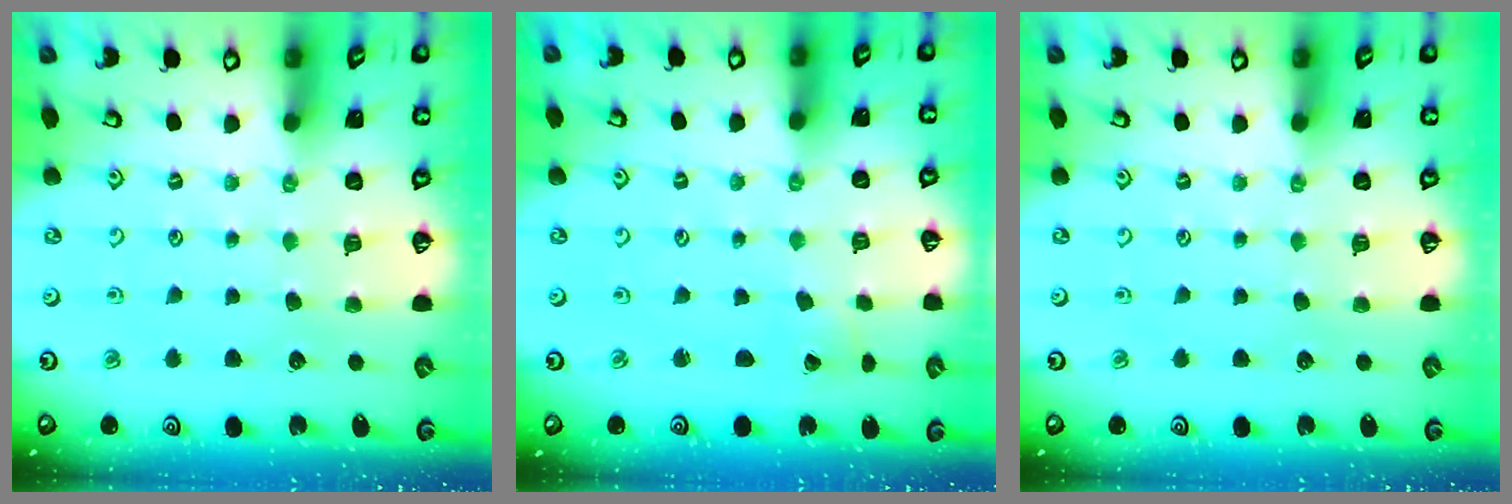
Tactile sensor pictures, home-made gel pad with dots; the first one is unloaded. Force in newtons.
{"total": 2.0, "press": 2.0, "slide": 0.2}
{"total": 0.0}